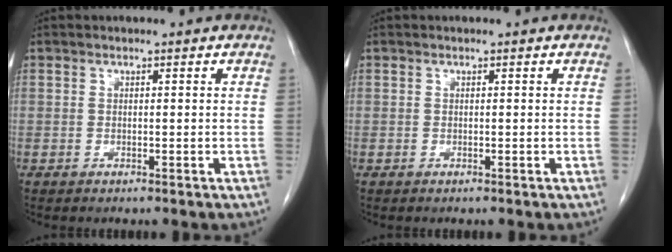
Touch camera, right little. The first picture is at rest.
{"total": 0.0}